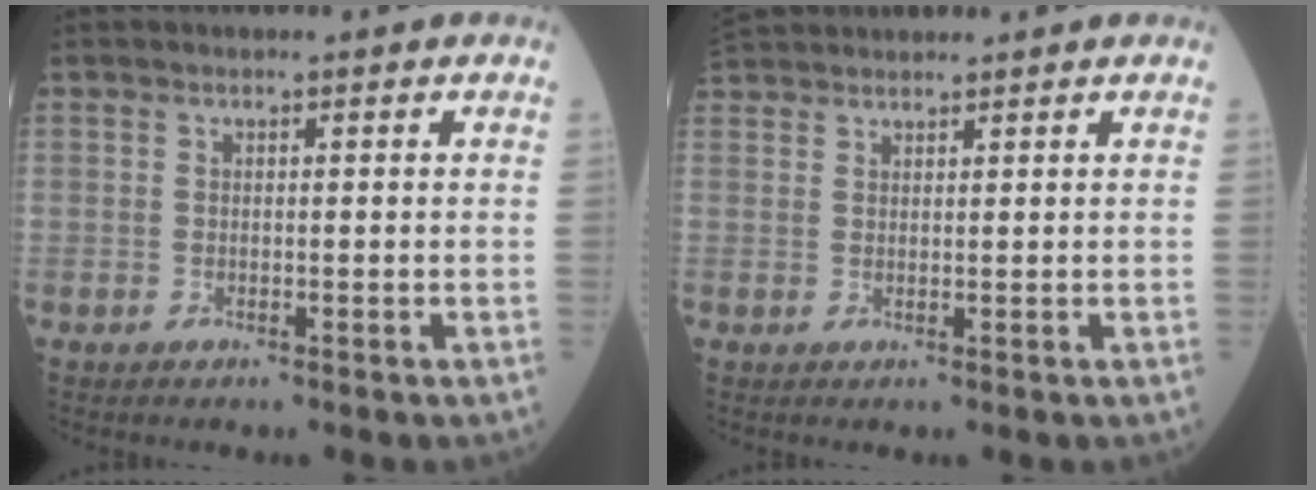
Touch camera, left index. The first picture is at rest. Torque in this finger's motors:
{"motor_torque": [0.31, -0.25, 0.23, 0.02]}